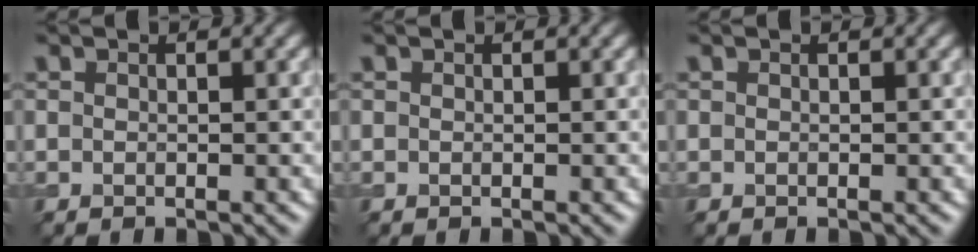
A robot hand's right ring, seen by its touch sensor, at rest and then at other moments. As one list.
[{"total": 0.0}, {"total": 0.0}]